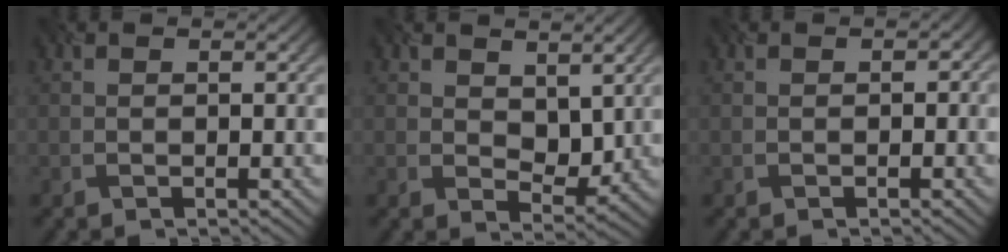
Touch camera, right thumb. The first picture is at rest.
{"total": 3.9, "force": [1.2, 2.6, 2.5], "torque": [-0.051, -0.007, 0.035]}
{"total": 0.6, "force": [-0.4, 0.4, 0.3], "torque": [-0.003, 0.001, 0.000]}